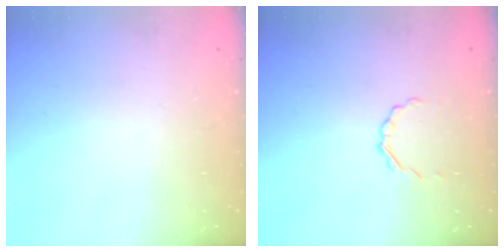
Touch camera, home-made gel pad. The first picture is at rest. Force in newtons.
{"total": 2.2, "press": 2.1, "slide": 0.7}